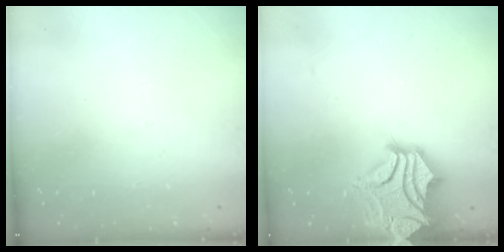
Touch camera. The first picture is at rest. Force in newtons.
{"total": 7.2, "press": 6.8, "slide": 2.2}